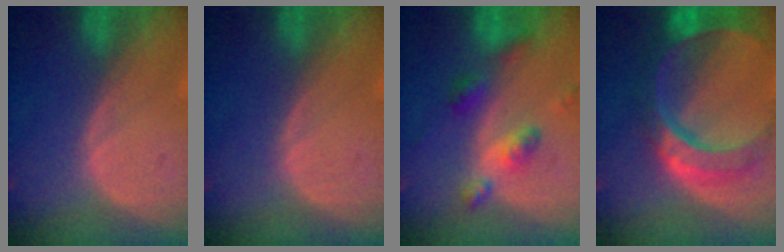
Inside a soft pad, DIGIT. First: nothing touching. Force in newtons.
{"total": 0.0}
{"total": 6.1, "press": 5.4, "slide": 2.9}
{"total": 11.1, "press": 9.2, "slide": 6.1}